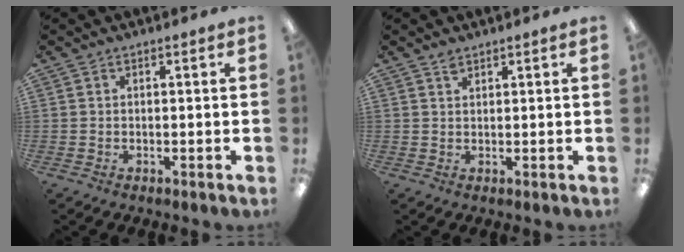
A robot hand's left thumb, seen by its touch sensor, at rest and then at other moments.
{"total": 1.4, "force": [1.3, 0.5, 0.4], "torque": [-0.011, -0.002, 0.025]}